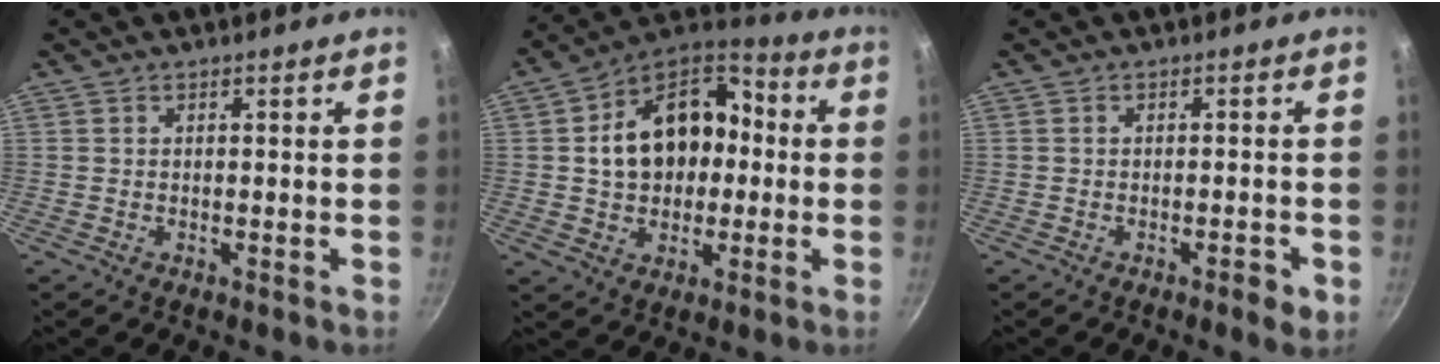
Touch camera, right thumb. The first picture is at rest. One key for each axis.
{"total": 17.7, "fx": 1.0, "fy": 12.4, "fz": 12.6, "tx": -0.154, "ty": 0.033, "tz": 0.009}
{"total": 2.9, "fx": -1.4, "fy": 0.8, "fz": 2.4, "tx": -0.033, "ty": 0.001, "tz": -0.022}